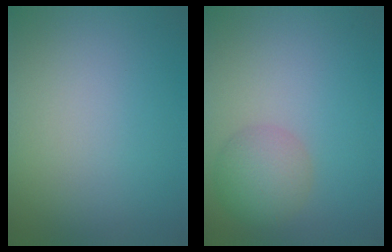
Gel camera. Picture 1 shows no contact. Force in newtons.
{"total": 3.4, "press": 3.4, "slide": 0.2}